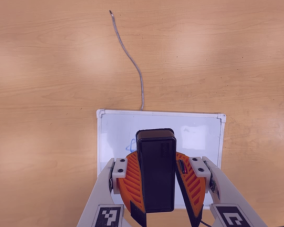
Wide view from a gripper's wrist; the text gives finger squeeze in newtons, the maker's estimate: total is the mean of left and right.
{"total": 8.2, "left": 9.1, "right": 7.4}